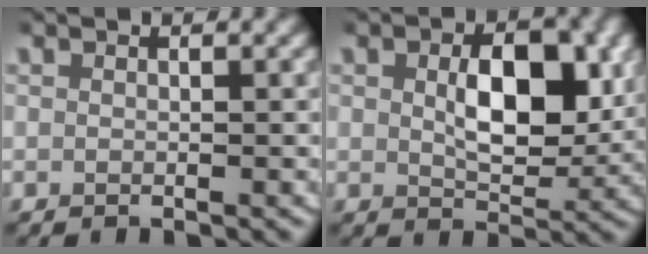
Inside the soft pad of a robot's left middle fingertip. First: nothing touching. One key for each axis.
{"total": 6.5, "fx": 1.4, "fy": 3.7, "fz": 5.1, "tx": -0.085, "ty": -0.012, "tz": 0.026}